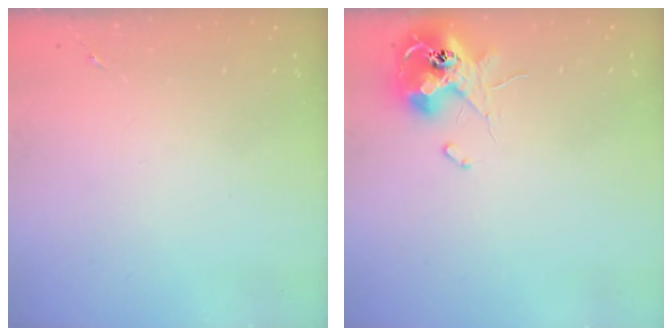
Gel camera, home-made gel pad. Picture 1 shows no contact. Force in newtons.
{"total": 12.7, "press": 12.6, "slide": 1.5}